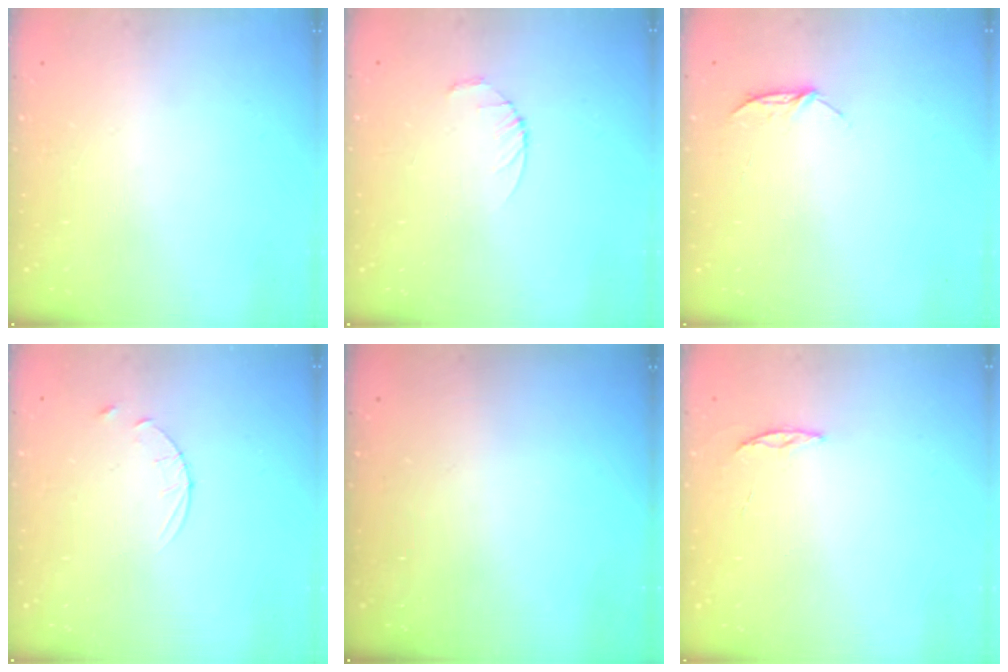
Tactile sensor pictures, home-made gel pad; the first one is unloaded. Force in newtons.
{"total": 3.4, "press": 3.3, "slide": 0.4}
{"total": 5.9, "press": 5.8, "slide": 0.7}
{"total": 4.9, "press": 4.9, "slide": 0.6}
{"total": 0.0}
{"total": 2.4, "press": 2.4, "slide": 0.2}